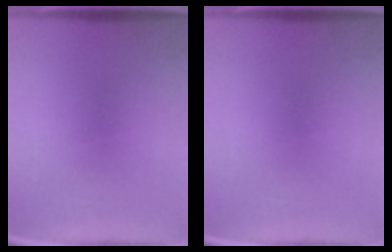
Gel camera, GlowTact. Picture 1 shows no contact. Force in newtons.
{"total": 0.0}